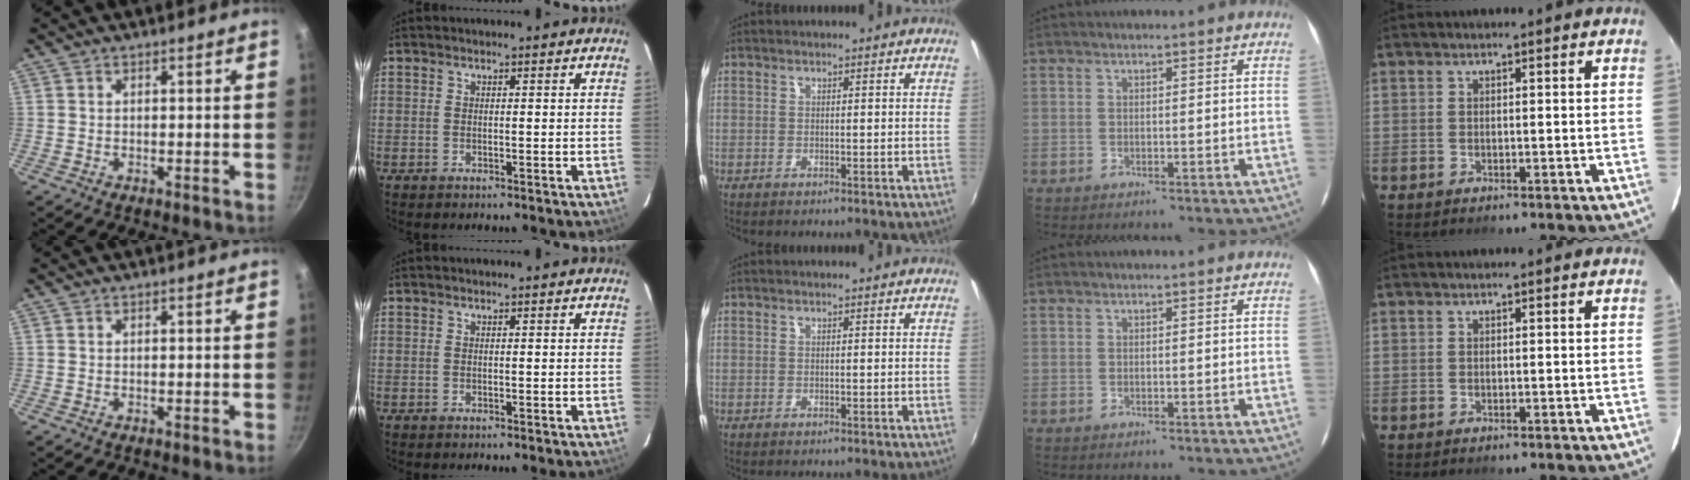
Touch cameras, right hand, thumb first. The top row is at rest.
{}